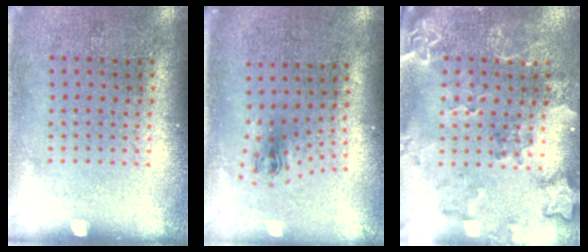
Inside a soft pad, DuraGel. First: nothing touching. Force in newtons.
{"total": 1.0, "press": 0.4, "slide": 0.9}
{"total": 2.1, "press": 2.0, "slide": 0.7}